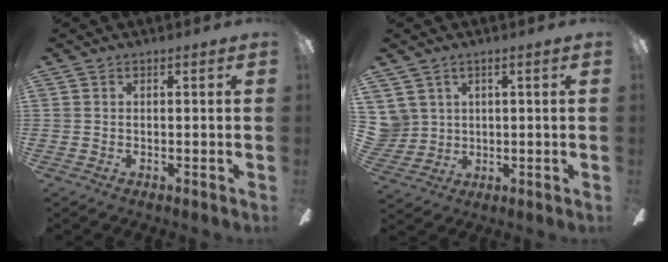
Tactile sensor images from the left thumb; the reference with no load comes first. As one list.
[{"total": 5.2, "force": [2.1, 4.7, 0.3], "torque": [-0.041, 0.000, 0.041]}]